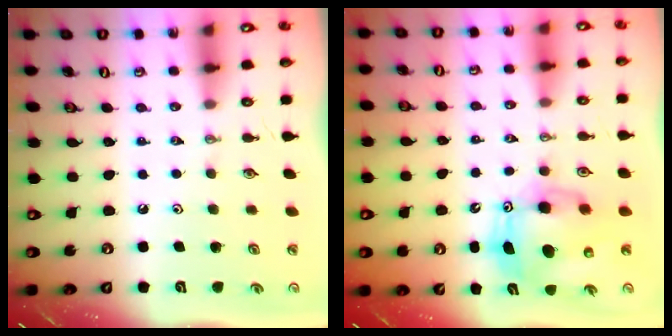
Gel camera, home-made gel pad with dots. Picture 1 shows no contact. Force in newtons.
{"total": 11.7, "press": 11.5, "slide": 2.4}